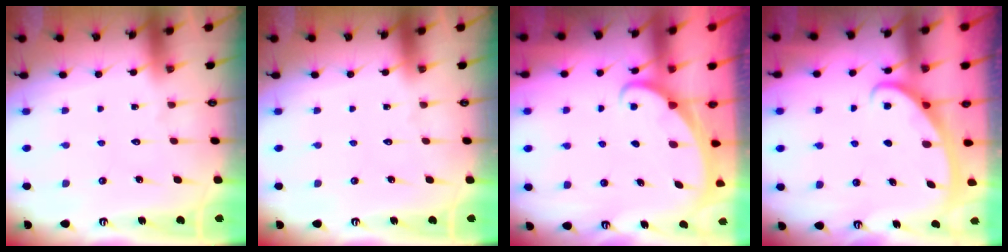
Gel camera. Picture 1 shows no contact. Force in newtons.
{"total": 0.0}
{"total": 1.6, "press": 1.6, "slide": 0.1}
{"total": 2.8, "press": 2.8, "slide": 0.4}